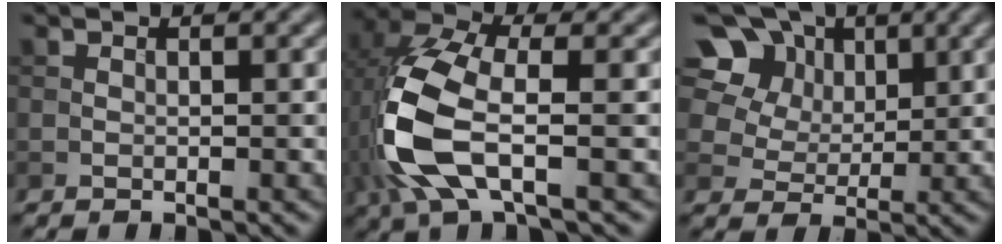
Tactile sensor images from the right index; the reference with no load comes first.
{"total": 9.1, "force": [-1.7, 3.8, 8.1], "torque": [-0.199, 0.007, -0.045]}
{"total": 14.9, "force": [7.4, 11.0, 6.8], "torque": [-0.180, 0.036, 0.148]}